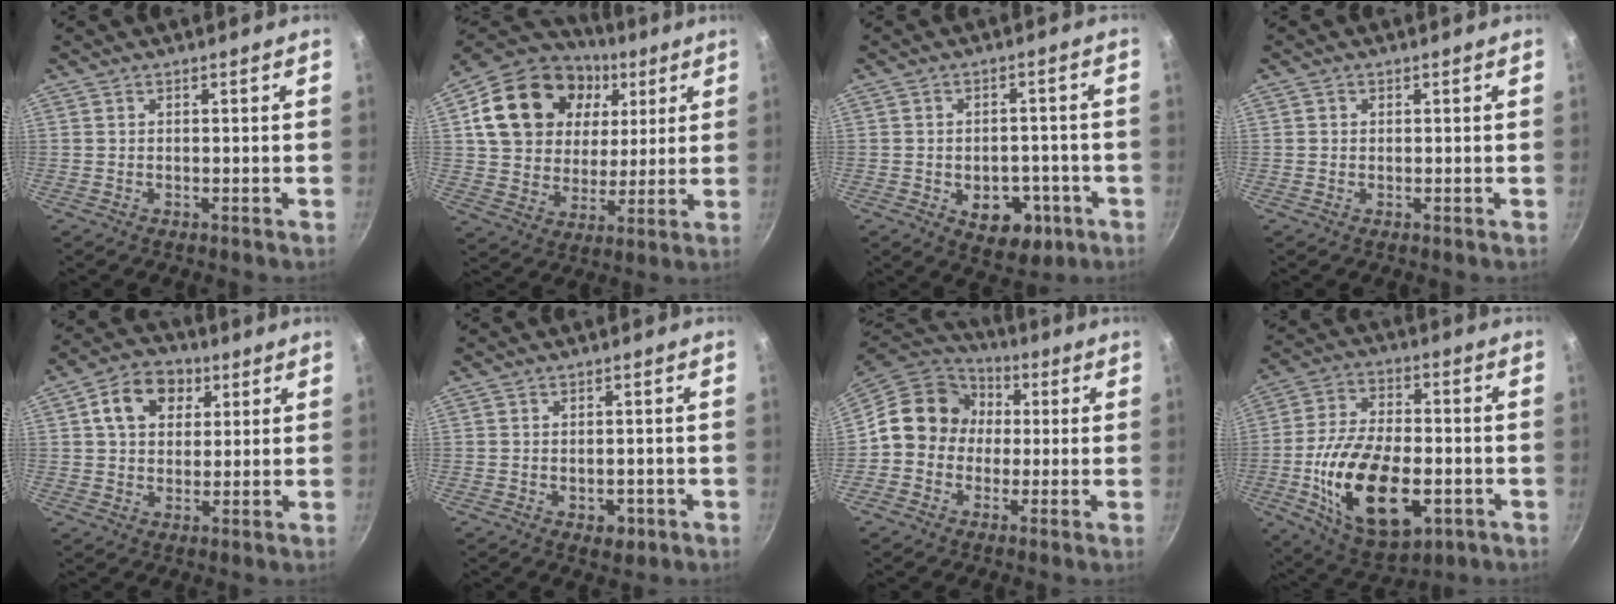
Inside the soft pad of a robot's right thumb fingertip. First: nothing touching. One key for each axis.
{"total": 22.7, "fx": 7.4, "fy": 17.4, "fz": 12.5, "tx": -0.209, "ty": 0.006, "tz": 0.127}
{"total": 9.6, "fx": -3.3, "fy": 6.5, "fz": 6.2, "tx": -0.048, "ty": 0.011, "tz": -0.034}
{"total": 0.7, "fx": 0.2, "fy": 0.7, "fz": 0.2, "tx": -0.001, "ty": 0.002, "tz": 0.001}
{"total": 10.4, "fx": 3.5, "fy": 7.8, "fz": 5.8, "tx": -0.073, "ty": 0.005, "tz": 0.045}
{"total": 3.7, "fx": -1.3, "fy": 2.4, "fz": 2.4, "tx": -0.022, "ty": 0.006, "tz": -0.011}
{"total": 12.5, "fx": 0.6, "fy": 11.2, "fz": 5.4, "tx": -0.047, "ty": 0.030, "tz": -0.010}
{"total": 21.9, "fx": -5.6, "fy": 11.9, "fz": 17.5, "tx": -0.301, "ty": 0.019, "tz": -0.086}